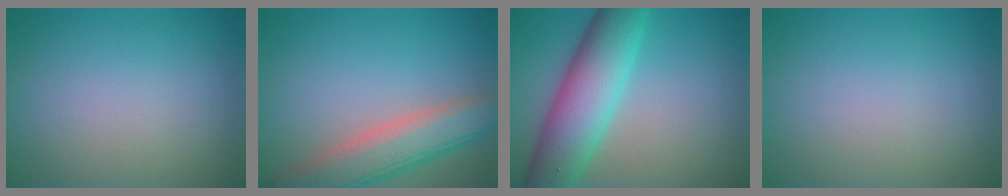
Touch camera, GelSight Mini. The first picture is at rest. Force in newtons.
{"total": 6.2, "press": 6.1, "slide": 0.5}
{"total": 8.7, "press": 8.7, "slide": 0.1}
{"total": 0.0}